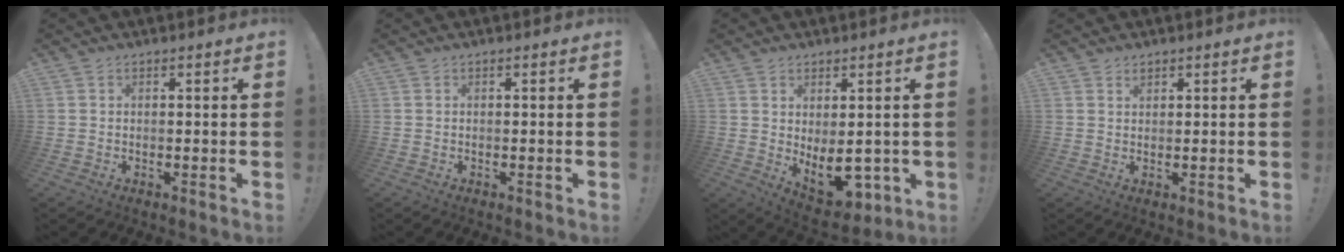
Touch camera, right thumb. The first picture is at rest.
{"total": 0.0}
{"total": 10.4, "force": [-1.4, 6.3, 8.1], "torque": [-0.090, 0.003, -0.010]}
{"total": 1.1, "force": [0.9, 0.6, 0.3], "torque": [0.004, -0.006, 0.015]}